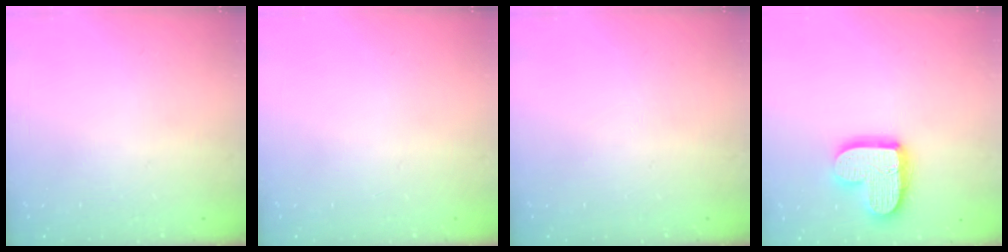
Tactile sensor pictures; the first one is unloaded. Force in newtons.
{"total": 0.0}
{"total": 0.0}
{"total": 15.6, "press": 15.5, "slide": 1.3}